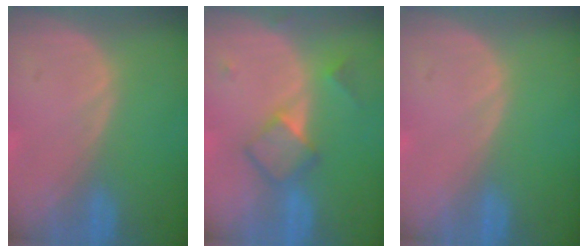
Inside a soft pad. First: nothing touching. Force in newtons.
{"total": 5.0, "press": 4.9, "slide": 1.0}
{"total": 0.0}